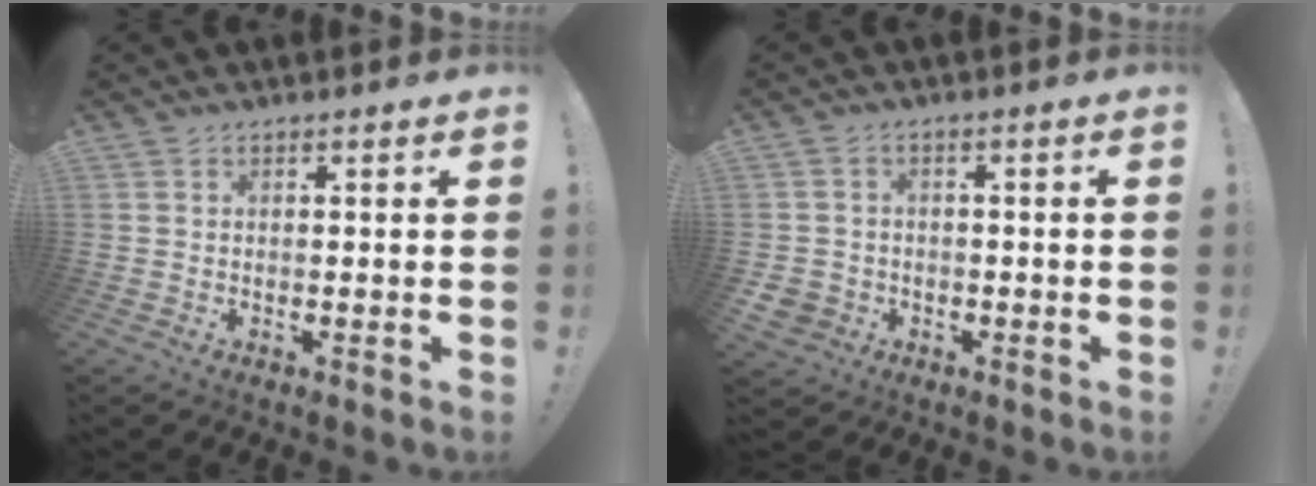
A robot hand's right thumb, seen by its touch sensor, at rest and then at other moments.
{"total": 3.8, "force": [-1.2, 3.4, 1.2], "torque": [-0.026, 0.003, -0.023]}